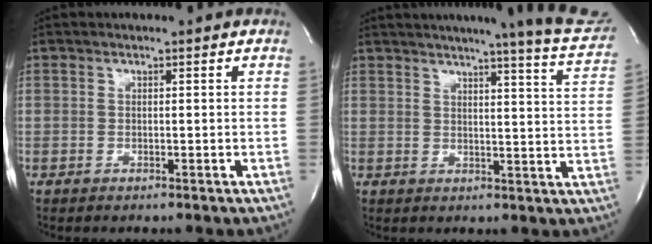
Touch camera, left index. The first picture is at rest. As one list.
[{"total": 18.6, "force": [16.7, -0.1, 8.2], "torque": [-0.110, -0.054, 0.186]}]